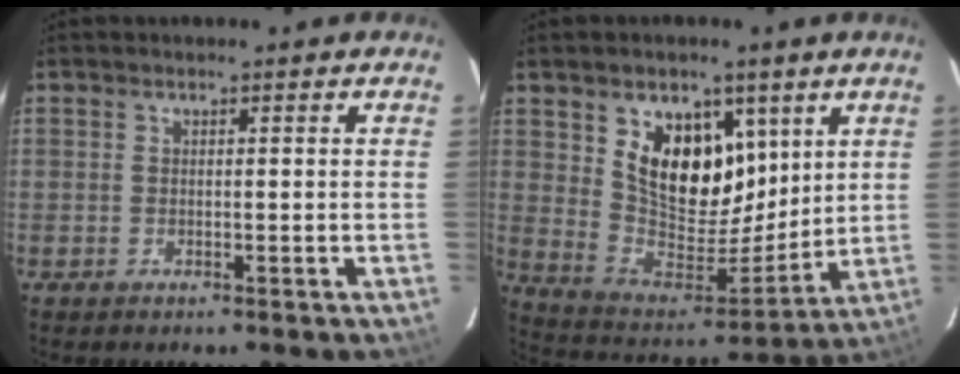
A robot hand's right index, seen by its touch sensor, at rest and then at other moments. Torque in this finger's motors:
{"motor_torque": [1.20, 0.94, 0.37, 0.15]}